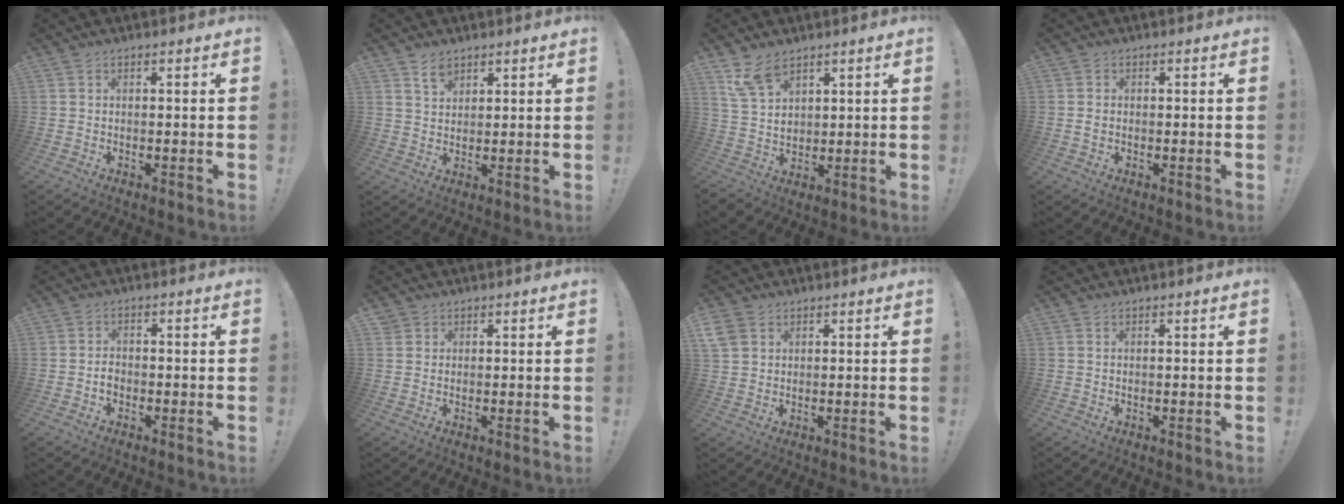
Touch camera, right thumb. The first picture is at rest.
{"total": 3.7, "force": [2.7, 2.0, 1.6], "torque": [-0.020, -0.015, 0.049]}
{"total": 9.9, "force": [6.6, 6.0, 4.3], "torque": [-0.085, -0.028, 0.133]}
{"total": 1.3, "force": [0.1, 1.1, 0.8], "torque": [-0.015, 0.005, 0.002]}
{"total": 2.4, "force": [-1.0, 1.7, 1.3], "torque": [-0.022, 0.009, -0.018]}
{"total": 1.8, "force": [1.4, 1.2, 0.1], "torque": [0.003, -0.008, 0.024]}
{"total": 4.4, "force": [2.3, 3.2, 1.9], "torque": [-0.033, -0.005, 0.048]}
{"total": 0.0}